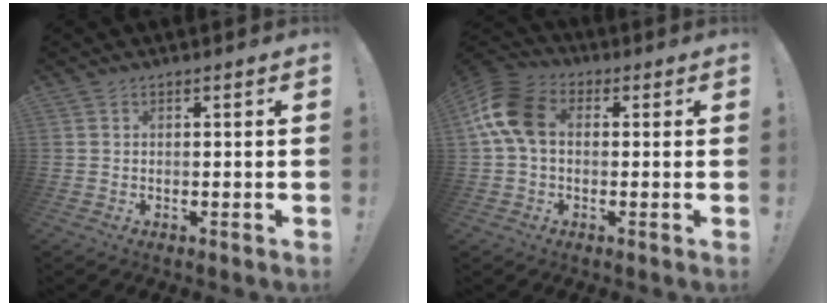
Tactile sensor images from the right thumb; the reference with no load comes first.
{"total": 13.0, "force": [1.7, 8.9, 9.3], "torque": [-0.177, 0.012, 0.035]}